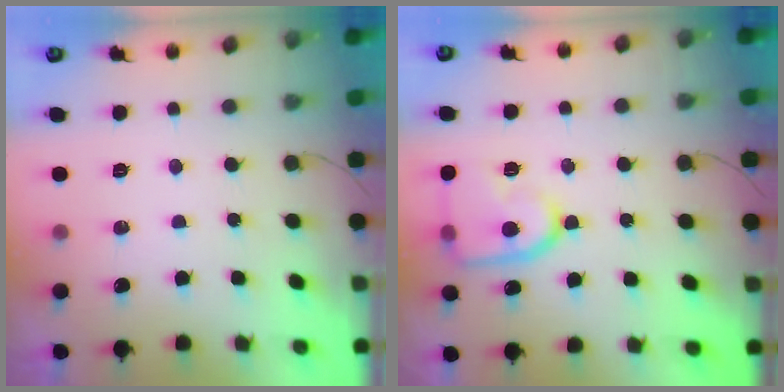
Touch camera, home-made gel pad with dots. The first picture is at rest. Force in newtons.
{"total": 14.6, "press": 14.5, "slide": 1.3}